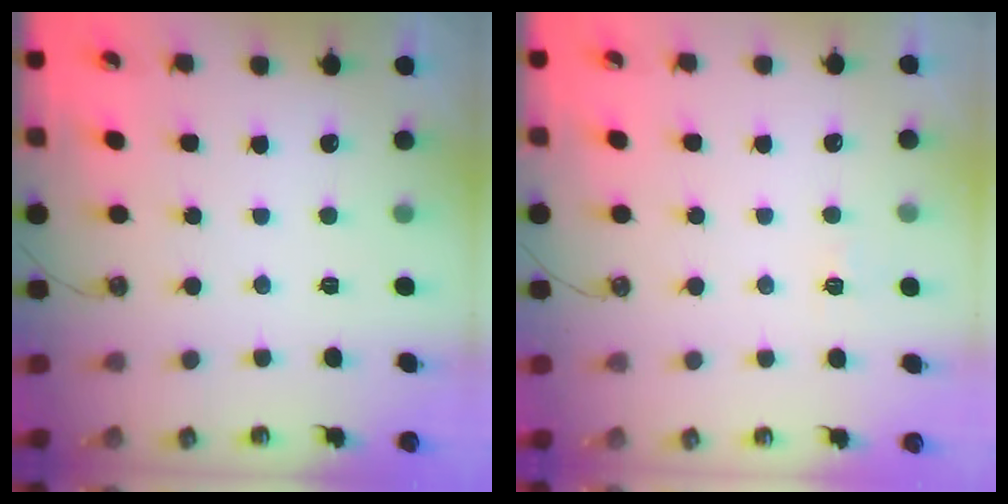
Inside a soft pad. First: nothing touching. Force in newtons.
{"total": 5.3, "press": 5.2, "slide": 0.6}